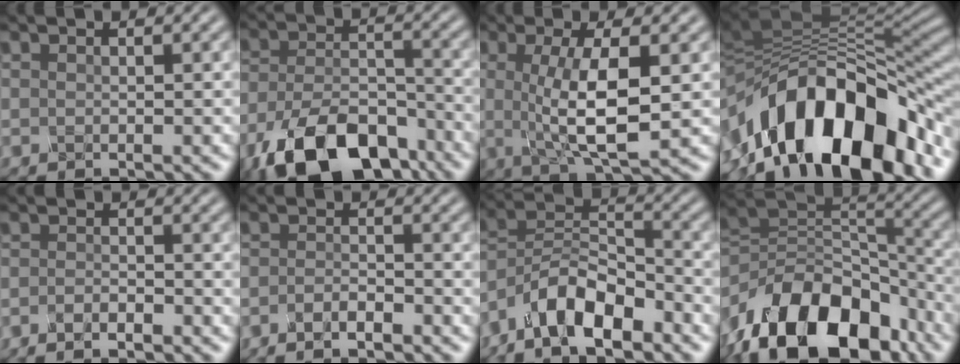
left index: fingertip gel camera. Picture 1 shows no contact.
{"total": 11.8, "force": [-7.9, 5.2, 7.0], "torque": [-0.139, -0.018, -0.139]}
{"total": 6.9, "force": [-0.4, 1.7, 6.7], "torque": [-0.117, -0.008, -0.007]}
{"total": 15.8, "force": [-7.9, 7.9, 11.1], "torque": [-0.159, 0.013, -0.141]}
{"total": 1.8, "force": [-1.6, 0.3, 0.7], "torque": [-0.013, -0.002, -0.034]}
{"total": 2.1, "force": [-1.9, 0.3, 1.0], "torque": [-0.017, 0.000, -0.040]}
{"total": 8.0, "force": [-6.2, 2.6, 4.3], "torque": [-0.063, 0.007, -0.128]}
{"total": 15.6, "force": [-9.7, 8.8, 8.4], "torque": [-0.163, 0.010, -0.177]}